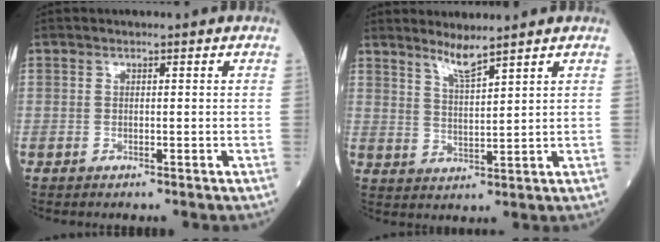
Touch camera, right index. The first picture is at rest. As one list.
[{"total": 3.9, "force": [3.3, -0.5, 2.0], "torque": [-0.041, -0.015, 0.068]}]